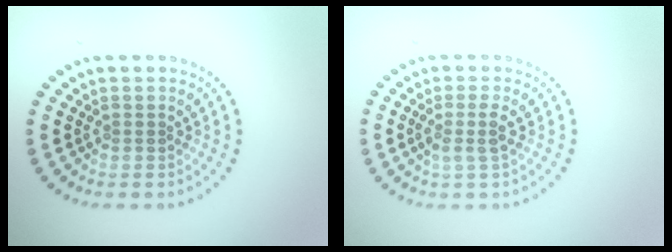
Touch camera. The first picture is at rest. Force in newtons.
{"total": 1.8, "press": 1.4, "slide": 1.0}